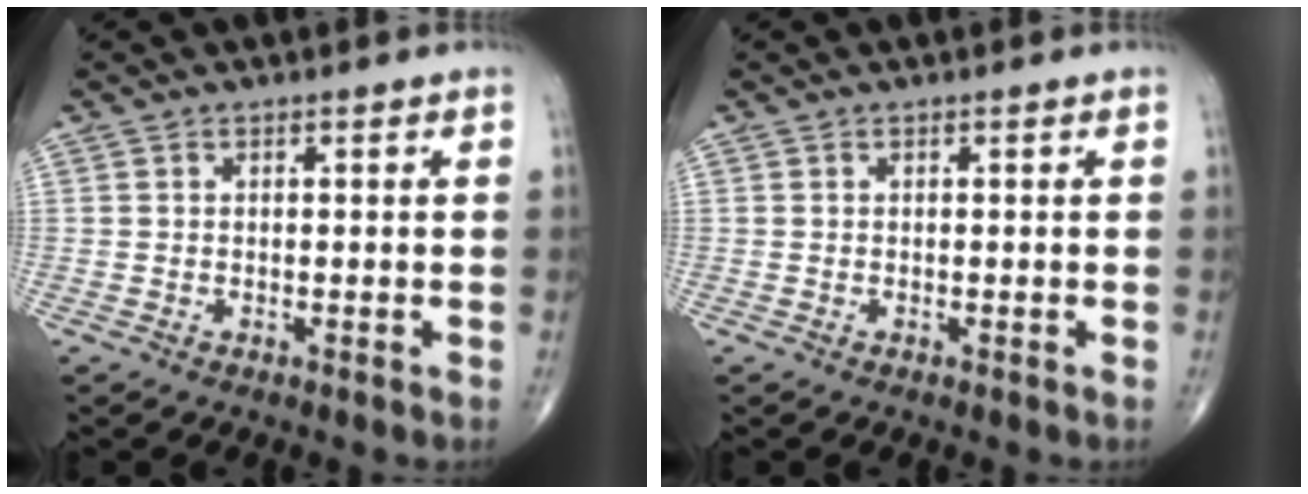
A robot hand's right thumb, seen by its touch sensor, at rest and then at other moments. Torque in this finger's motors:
{"motor_torque": [0.00, 0.00, 0.00, 0.00, 0.00]}